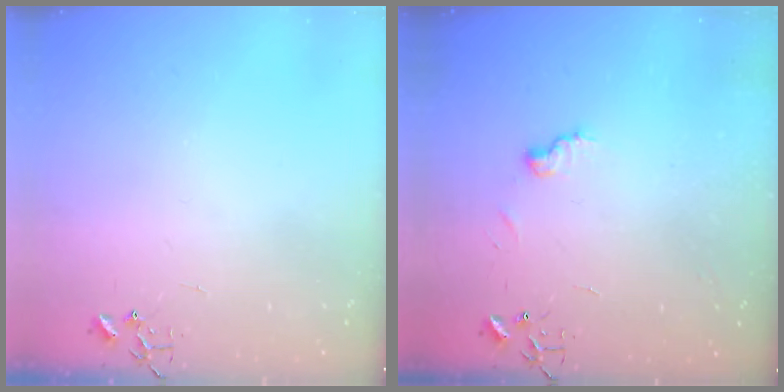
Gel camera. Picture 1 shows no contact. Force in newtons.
{"total": 6.7, "press": 6.6, "slide": 0.7}